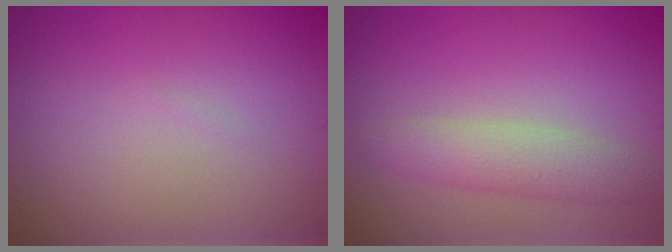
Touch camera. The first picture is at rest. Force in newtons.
{"total": 3.1, "press": 3.1, "slide": 0.1}